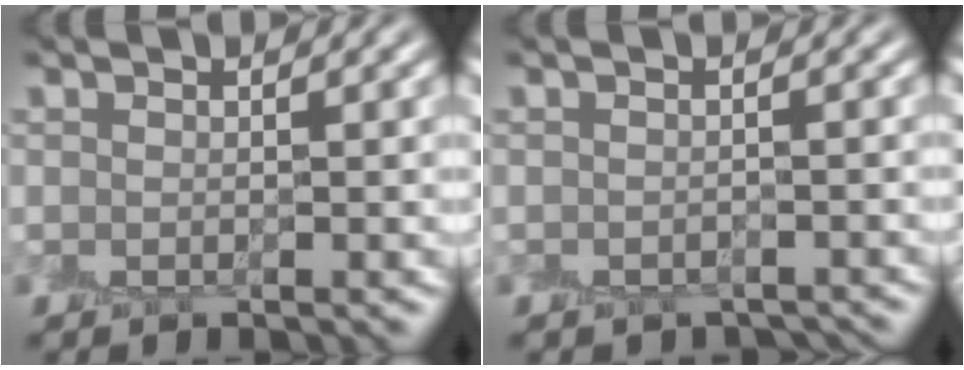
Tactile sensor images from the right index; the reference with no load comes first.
{"total": 1.6, "force": [-1.5, 0.3, -0.1], "torque": [0.007, -0.010, -0.023]}